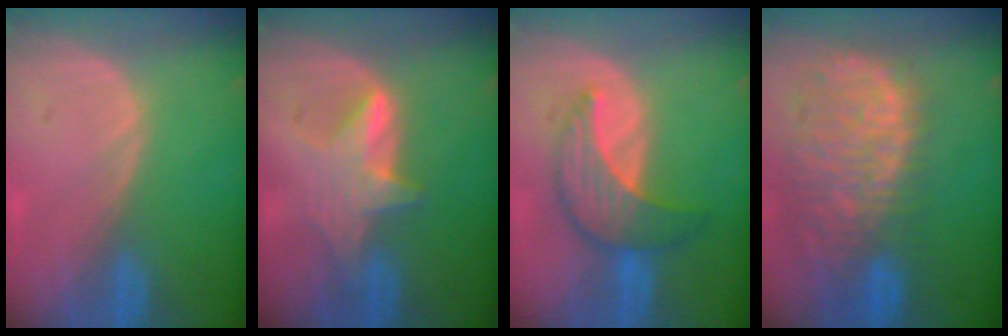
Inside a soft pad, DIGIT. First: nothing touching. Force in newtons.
{"total": 5.5, "press": 5.5, "slide": 0.2}
{"total": 7.1, "press": 7.1, "slide": 0.1}
{"total": 13.5, "press": 11.1, "slide": 7.6}